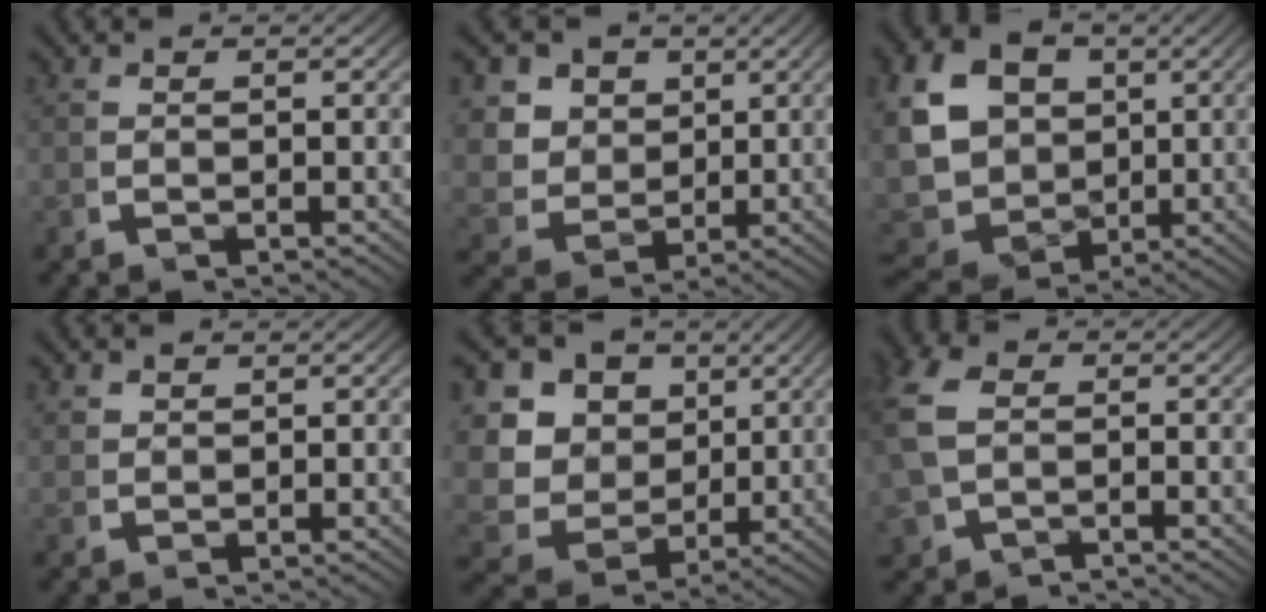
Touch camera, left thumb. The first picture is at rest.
{"total": 9.7, "force": [1.6, 8.1, 5.0], "torque": [-0.122, -0.034, 0.030]}
{"total": 15.0, "force": [-0.1, 12.8, 8.0], "torque": [-0.205, -0.053, 0.009]}
{"total": 1.2, "force": [1.2, 0.2, 0.1], "torque": [0.000, 0.001, 0.029]}
{"total": 13.3, "force": [0.8, 11.4, 6.9], "torque": [-0.164, -0.043, 0.015]}
{"total": 3.9, "force": [-0.3, 2.9, 2.6], "torque": [-0.077, -0.007, 0.004]}